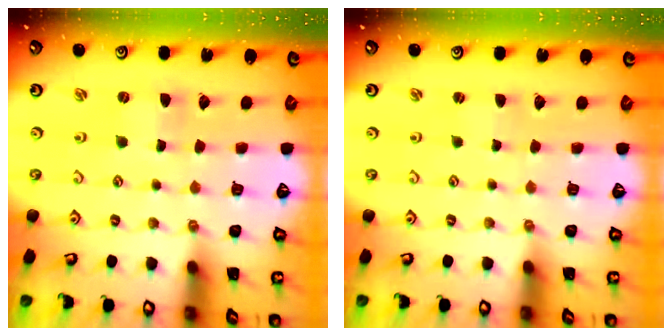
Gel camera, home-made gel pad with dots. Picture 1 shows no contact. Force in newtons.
{"total": 0.6, "press": 0.6, "slide": 0.1}